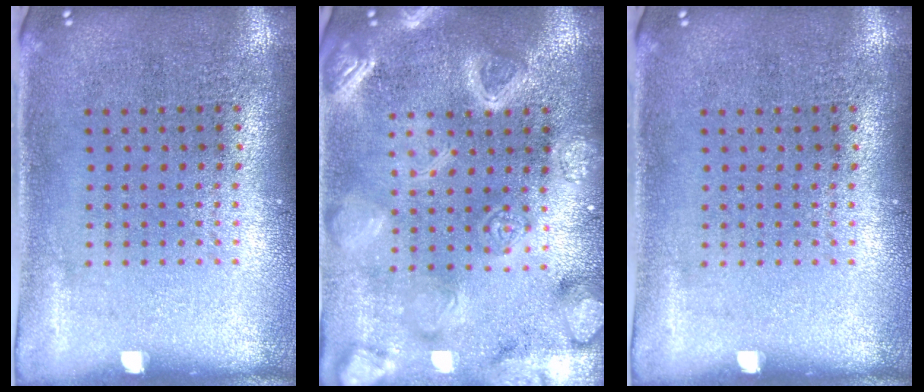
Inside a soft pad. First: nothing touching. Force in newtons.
{"total": 4.0, "press": 4.0, "slide": 0.5}
{"total": 0.0}